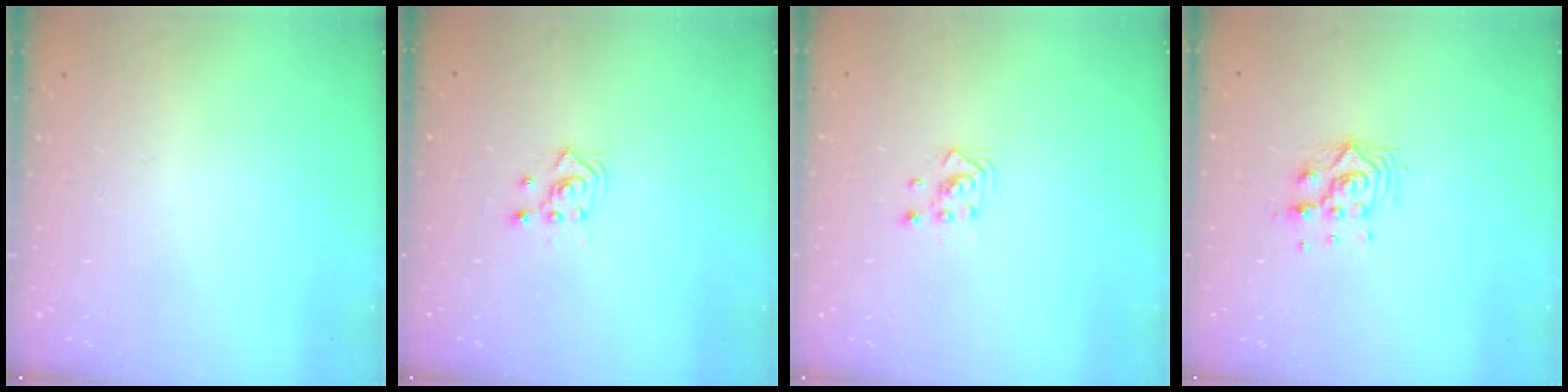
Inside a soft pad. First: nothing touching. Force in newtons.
{"total": 2.4, "press": 2.2, "slide": 0.8}
{"total": 2.9, "press": 2.8, "slide": 0.3}
{"total": 8.6, "press": 8.6, "slide": 0.7}